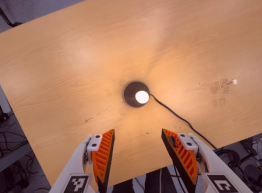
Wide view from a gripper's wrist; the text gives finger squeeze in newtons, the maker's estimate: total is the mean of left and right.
{"total": 0.0}